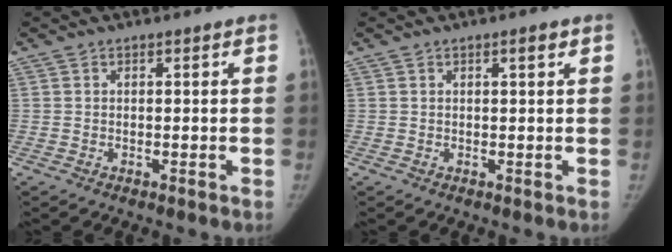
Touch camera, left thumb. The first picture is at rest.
{"total": 1.4, "force": [0.7, 0.3, 1.1], "torque": [-0.014, -0.001, 0.009]}